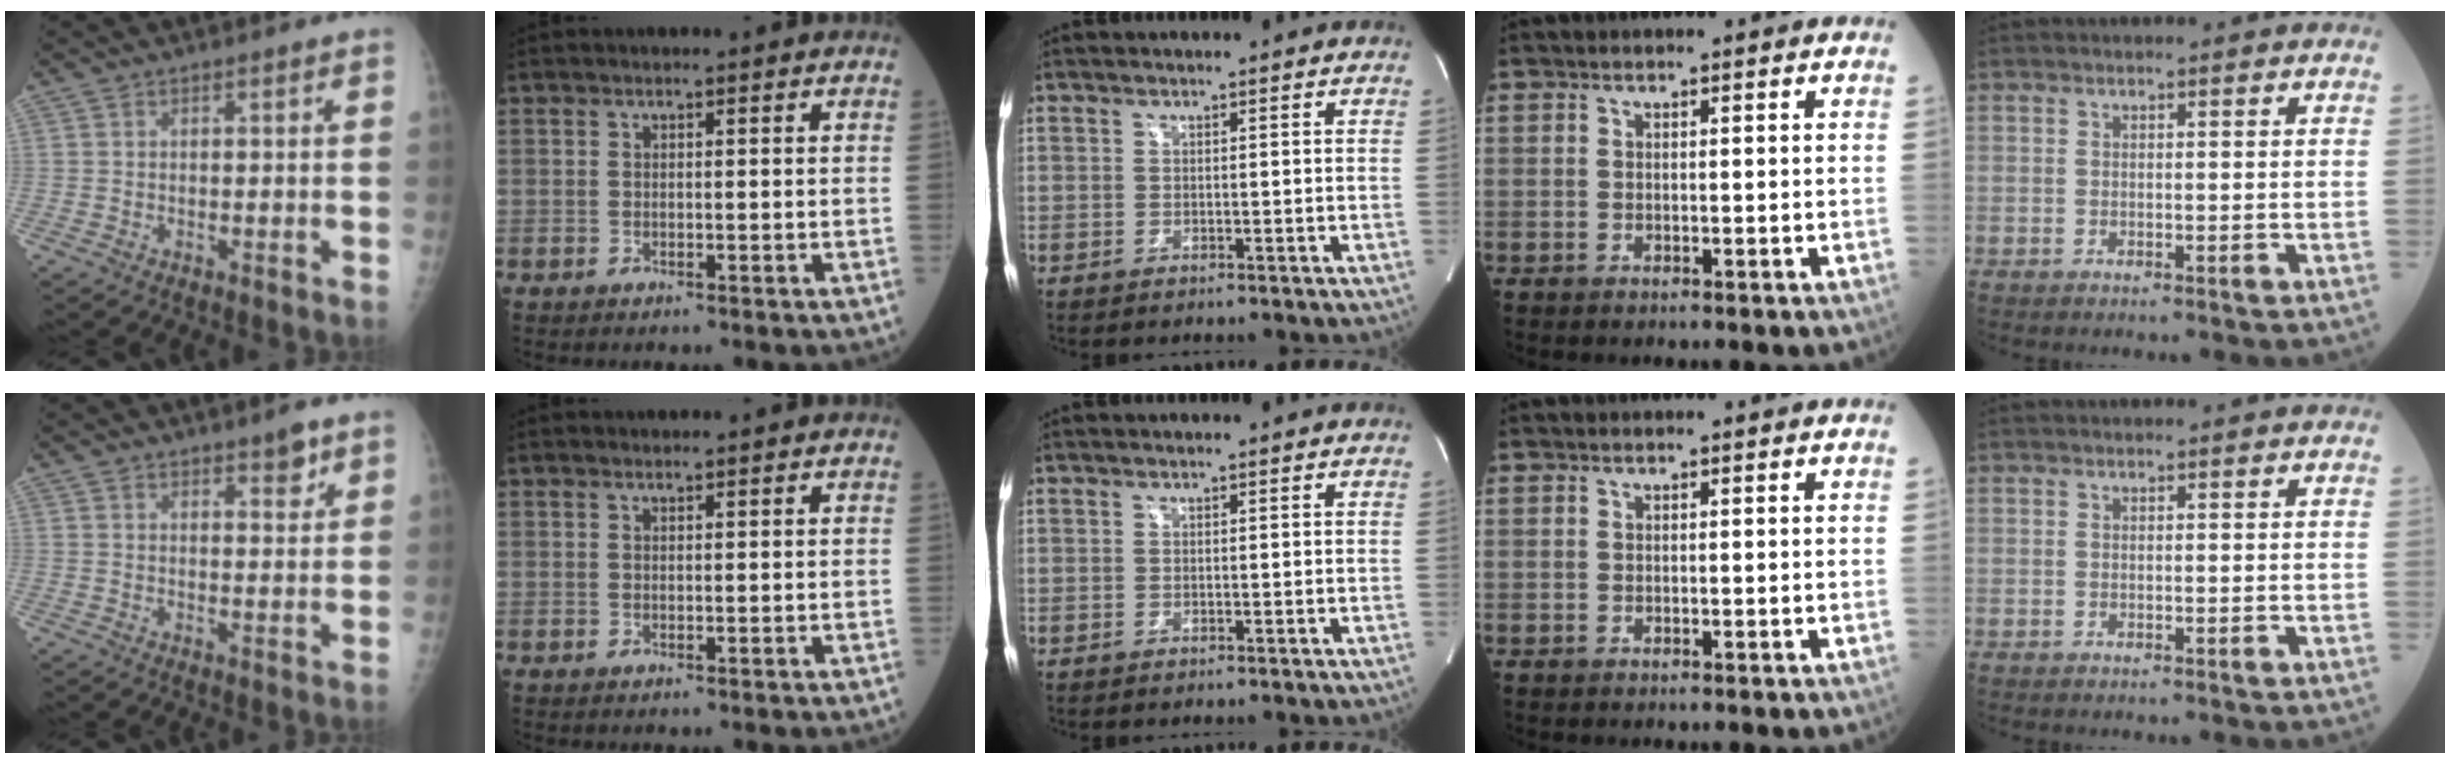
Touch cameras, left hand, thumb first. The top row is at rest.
{"thumb": {"total": 3.8, "force": [2.6, 1.3, 2.4], "torque": [-0.020, -0.017, 0.037]}, "index": {"total": 0.6, "force": [0.6, 0.0, 0.0], "torque": [-0.009, 0.004, 0.013]}}